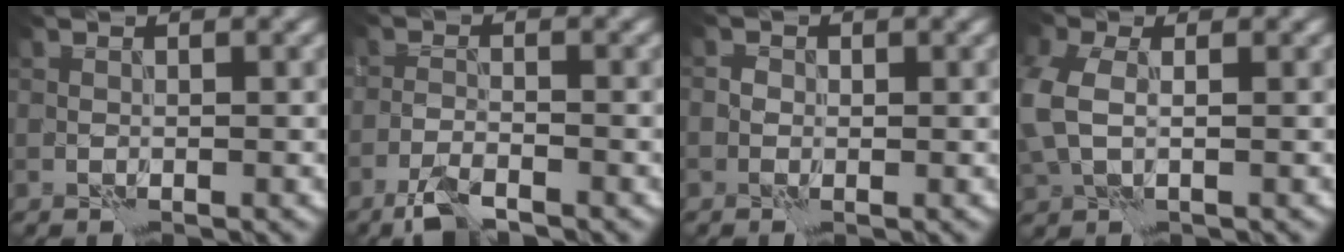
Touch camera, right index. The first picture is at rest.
{"total": 3.3, "force": [-2.6, 0.7, 1.9], "torque": [-0.044, -0.003, -0.059]}
{"total": 0.9, "force": [-0.2, 0.9, 0.2], "torque": [0.008, 0.003, -0.010]}
{"total": 4.9, "force": [0.3, 3.3, 3.6], "torque": [-0.103, 0.000, 0.000]}